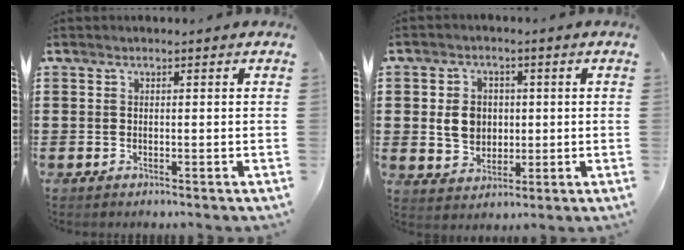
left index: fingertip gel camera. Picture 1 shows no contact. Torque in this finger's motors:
{"motor_torque": [0.94, 0.48, 0.50, 0.05]}